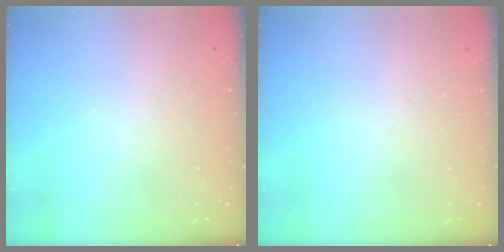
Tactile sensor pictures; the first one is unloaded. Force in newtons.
{"total": 0.0}